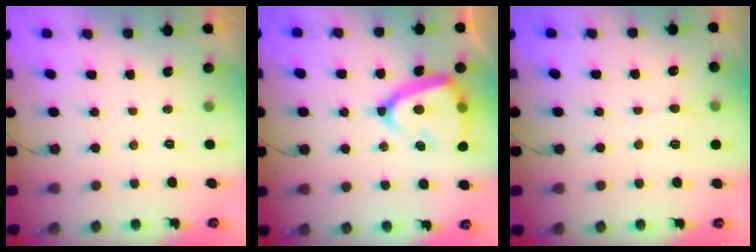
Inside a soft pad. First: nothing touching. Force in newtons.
{"total": 16.9, "press": 16.8, "slide": 1.5}
{"total": 3.9, "press": 3.9, "slide": 0.4}